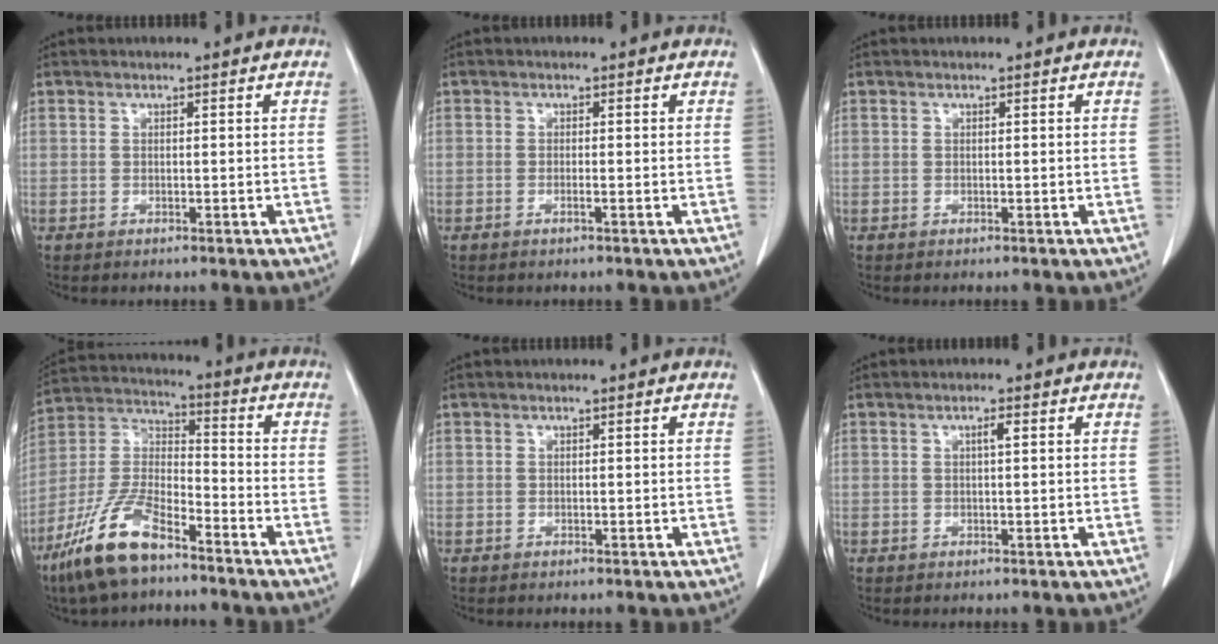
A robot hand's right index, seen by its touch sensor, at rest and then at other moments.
{"total": 0.7, "force": [-0.3, -0.1, 0.6], "torque": [-0.012, 0.000, -0.006]}
{"total": 0.0}
{"total": 13.3, "force": [-9.2, 4.0, 8.8], "torque": [-0.193, -0.005, -0.181]}
{"total": 0.0}
{"total": 1.4, "force": [0.5, 0.2, 1.3], "torque": [-0.023, 0.002, 0.006]}